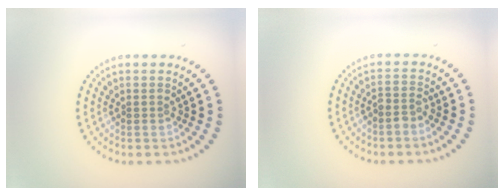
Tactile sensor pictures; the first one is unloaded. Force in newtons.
{"total": 1.5, "press": 1.2, "slide": 0.8}